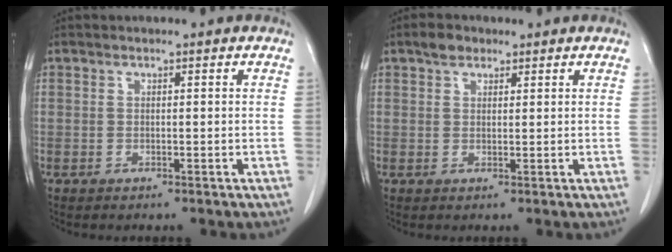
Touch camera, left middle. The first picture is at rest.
{"total": 2.3, "force": [1.6, 1.3, 0.9], "torque": [-0.018, 0.006, 0.026]}